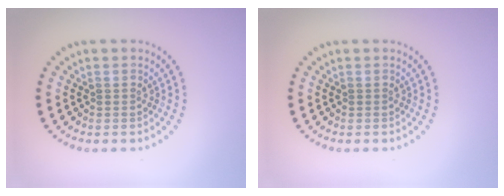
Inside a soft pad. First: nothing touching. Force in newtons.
{"total": 0.0}